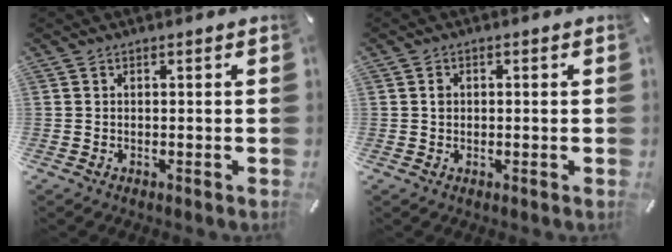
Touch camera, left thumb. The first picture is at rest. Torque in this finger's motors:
{"motor_torque": [0.15, 0.41, 0.01, -0.10, 0.08]}